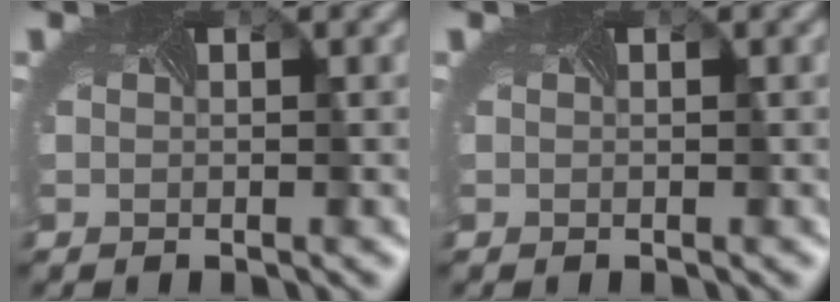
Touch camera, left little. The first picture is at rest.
{"total": 0.0}